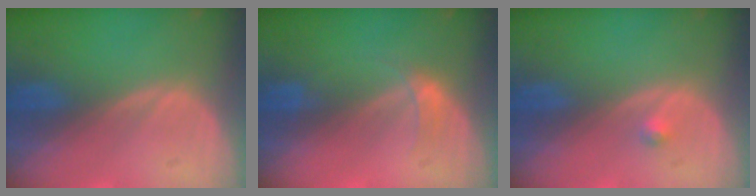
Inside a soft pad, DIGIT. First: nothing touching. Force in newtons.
{"total": 1.7, "press": 1.7, "slide": 0.2}
{"total": 0.8, "press": 0.8, "slide": 0.2}